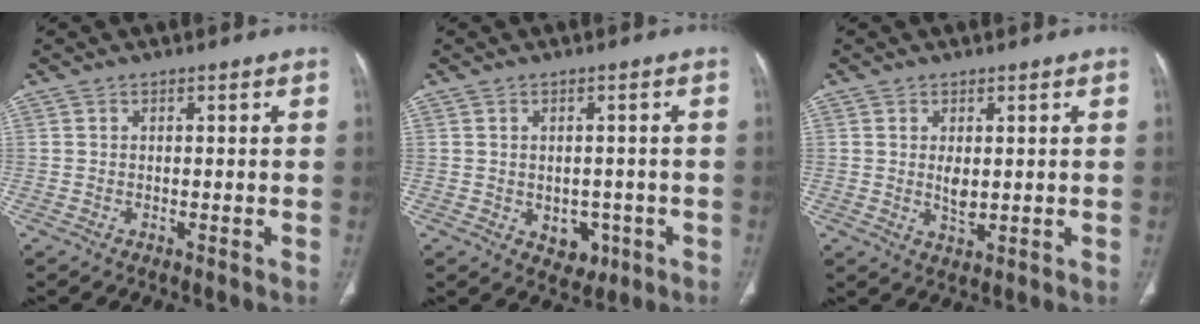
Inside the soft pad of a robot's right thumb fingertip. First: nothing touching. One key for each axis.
{"total": 4.9, "fx": -1.4, "fy": 3.8, "fz": 2.9, "tx": -0.016, "ty": 0.009, "tz": -0.005}
{"total": 3.2, "fx": 0.4, "fy": 1.6, "fz": 2.7, "tx": -0.047, "ty": -0.010, "tz": 0.013}